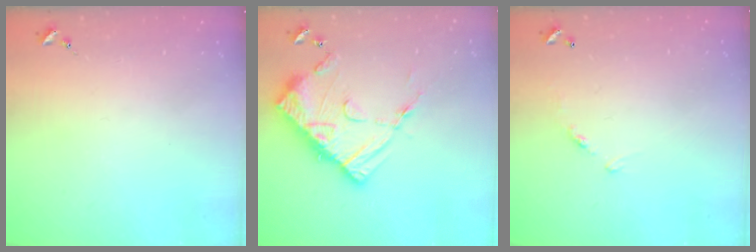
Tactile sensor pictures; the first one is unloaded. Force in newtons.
{"total": 16.0, "press": 15.9, "slide": 1.5}
{"total": 6.8, "press": 6.8, "slide": 0.4}